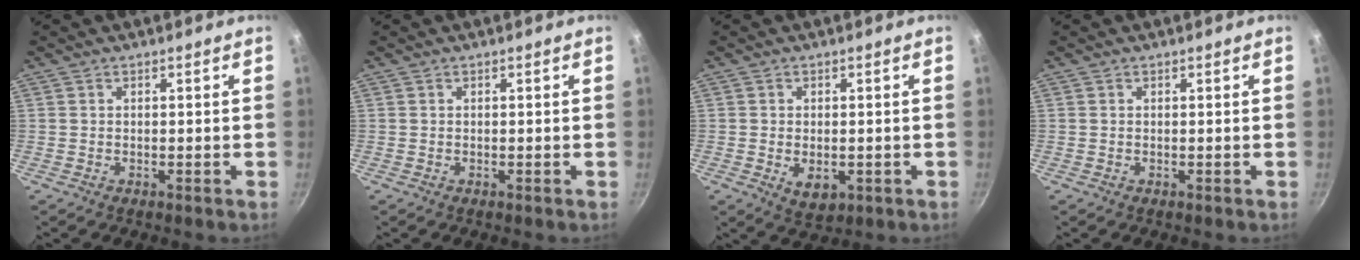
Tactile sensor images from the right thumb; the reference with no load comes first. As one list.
[{"total": 0.0}, {"total": 5.0, "force": [-1.0, 3.3, 3.7], "torque": [-0.051, -0.008, -0.006]}, {"total": 0.0}]